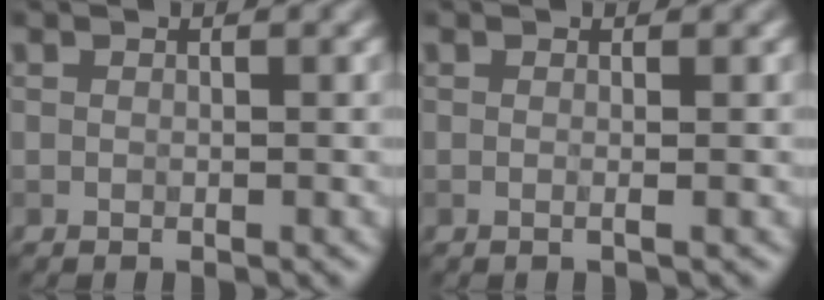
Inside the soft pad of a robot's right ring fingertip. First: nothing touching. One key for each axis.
{"total": 0.9, "fx": -0.1, "fy": 0.3, "fz": 0.9, "tx": -0.010, "ty": -0.006, "tz": -0.007}